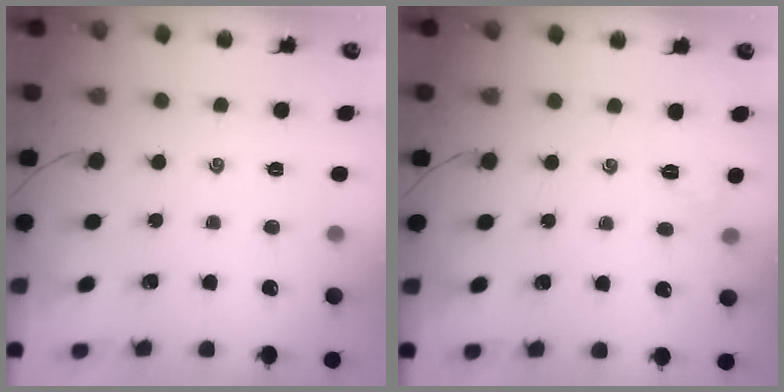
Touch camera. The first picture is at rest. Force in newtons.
{"total": 2.2, "press": 2.1, "slide": 0.6}